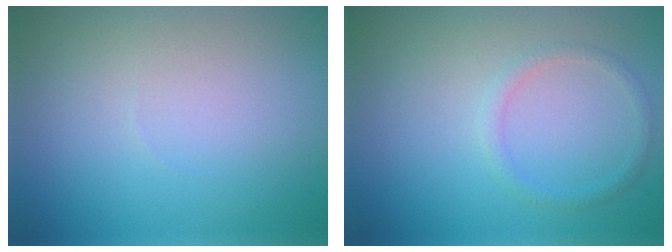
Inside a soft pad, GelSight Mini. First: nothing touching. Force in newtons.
{"total": 1.2, "press": 1.2, "slide": 0.1}